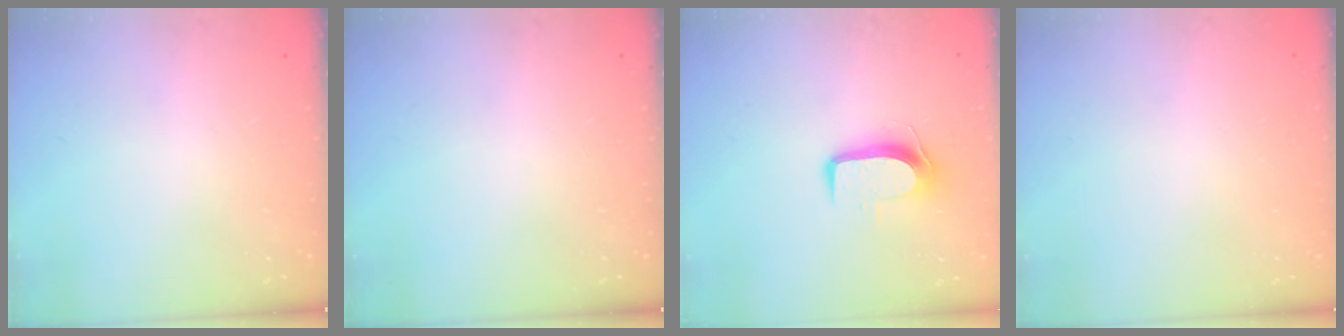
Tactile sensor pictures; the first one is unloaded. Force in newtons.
{"total": 0.0}
{"total": 9.1, "press": 9.0, "slide": 1.1}
{"total": 0.0}